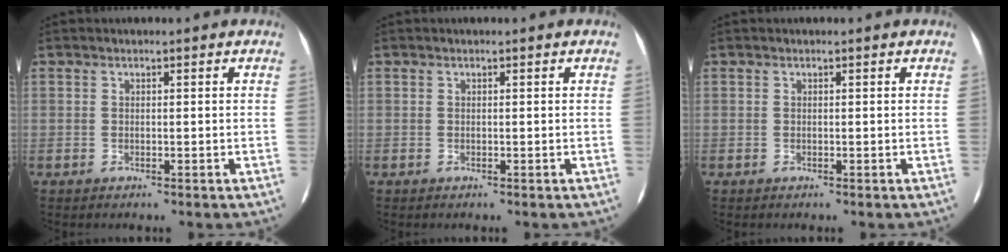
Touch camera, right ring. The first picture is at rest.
{"total": 0.0}
{"total": 0.0}